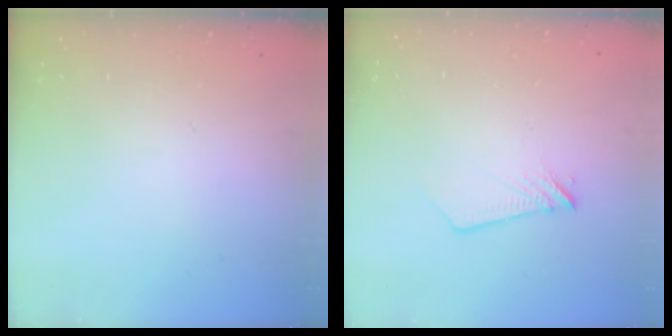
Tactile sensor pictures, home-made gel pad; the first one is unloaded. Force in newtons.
{"total": 4.8, "press": 4.8, "slide": 0.5}